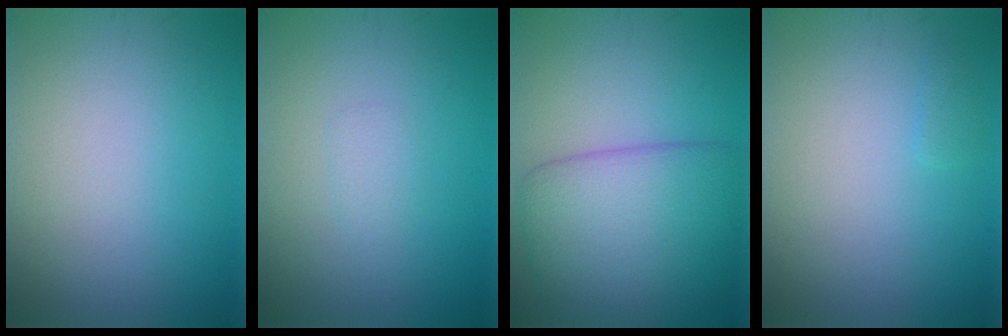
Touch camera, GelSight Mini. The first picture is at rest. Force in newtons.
{"total": 0.8, "press": 0.8, "slide": 0.1}
{"total": 7.7, "press": 7.7, "slide": 0.2}
{"total": 0.6, "press": 0.6, "slide": 0.1}